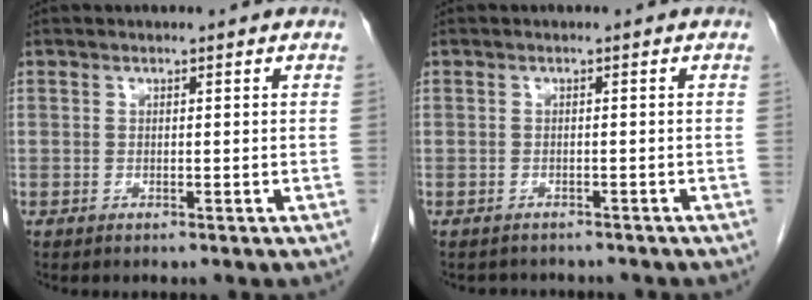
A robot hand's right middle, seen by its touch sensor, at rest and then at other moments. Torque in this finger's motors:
{"motor_torque": [-0.33, -0.22, -0.06, -0.01]}